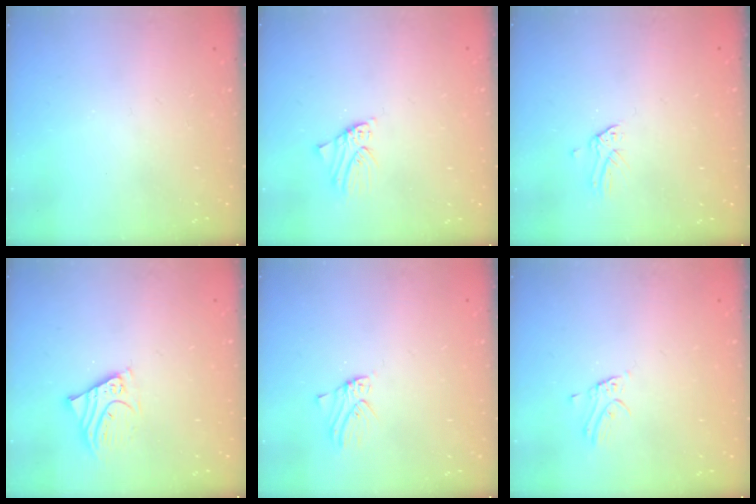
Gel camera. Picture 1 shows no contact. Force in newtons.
{"total": 0.8, "press": 0.8, "slide": 0.1}
{"total": 0.0}
{"total": 5.0, "press": 5.0, "slide": 0.6}
{"total": 1.7, "press": 1.7, "slide": 0.2}
{"total": 1.6, "press": 1.6, "slide": 0.1}